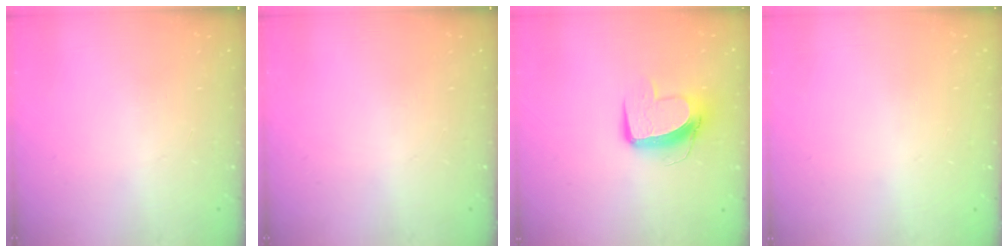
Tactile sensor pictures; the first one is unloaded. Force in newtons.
{"total": 0.0}
{"total": 10.6, "press": 10.5, "slide": 1.1}
{"total": 0.0}